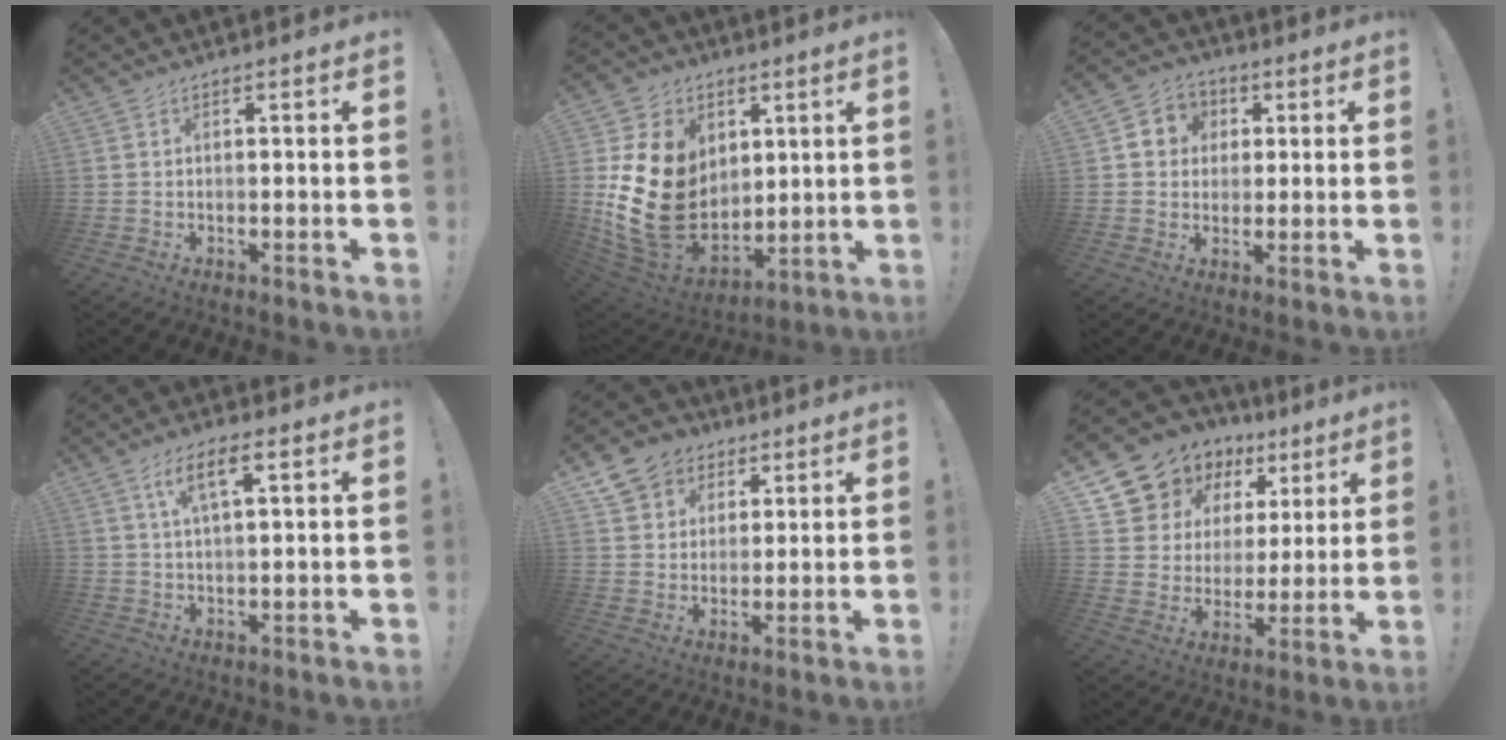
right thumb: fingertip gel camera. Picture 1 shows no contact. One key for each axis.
{"total": 22.1, "fx": 2.4, "fy": 16.8, "fz": 14.1, "tx": -0.273, "ty": -0.021, "tz": 0.063}
{"total": 8.1, "fx": 0.8, "fy": 7.8, "fz": 2.2, "tx": -0.026, "ty": 0.003, "tz": 0.020}
{"total": 7.1, "fx": 3.2, "fy": 1.8, "fz": 6.0, "tx": -0.105, "ty": 0.001, "tz": 0.051}
{"total": 10.1, "fx": 5.2, "fy": 8.2, "fz": 2.7, "tx": -0.035, "ty": -0.029, "tz": 0.105}
{"total": 12.9, "fx": 9.7, "fy": 8.2, "fz": 2.3, "tx": -0.046, "ty": -0.075, "tz": 0.191}